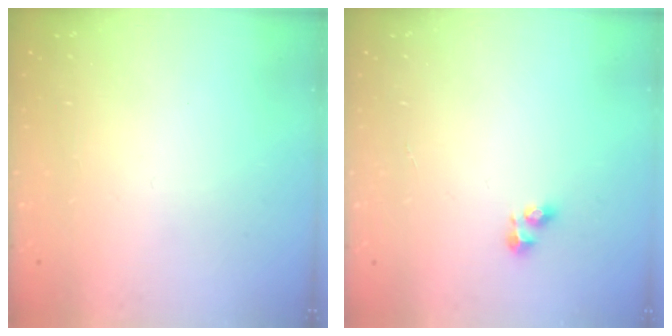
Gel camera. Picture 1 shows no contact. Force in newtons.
{"total": 2.5, "press": 2.5, "slide": 0.2}